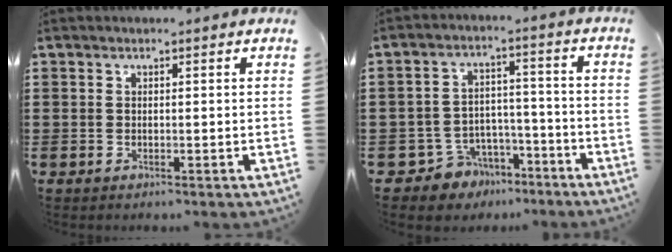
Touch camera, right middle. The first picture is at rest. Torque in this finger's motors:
{"motor_torque": [0.03, 0.02, 0.00, -0.02]}